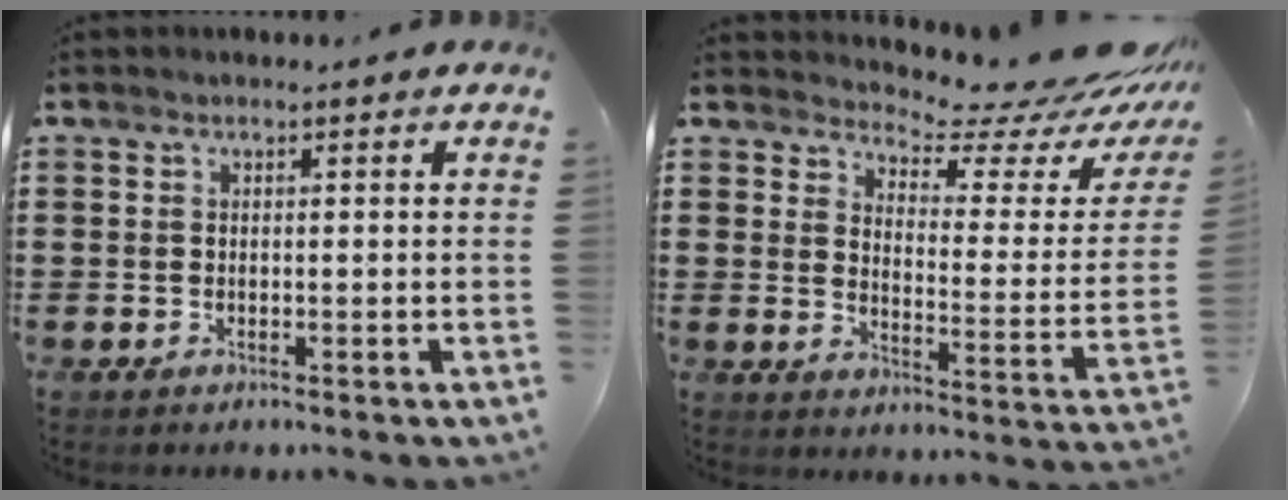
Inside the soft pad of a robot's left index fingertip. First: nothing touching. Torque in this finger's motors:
{"motor_torque": [0.76, -0.91, 0.13, -0.01]}